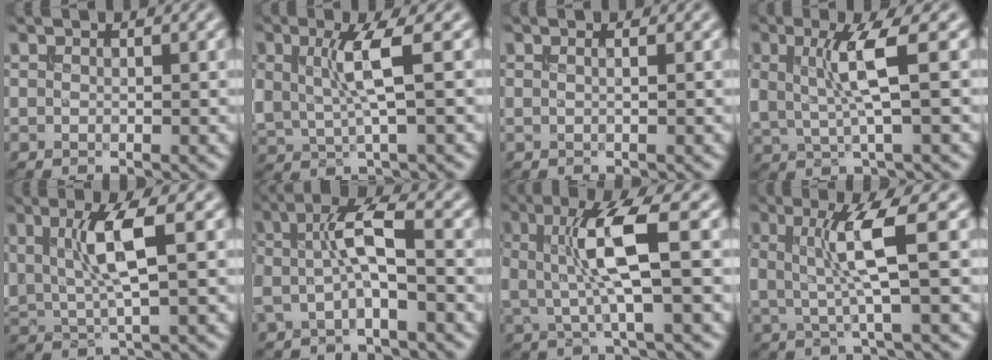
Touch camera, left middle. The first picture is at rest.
{"total": 3.8, "force": [0.8, 0.9, 3.6], "torque": [-0.082, -0.004, 0.020]}
{"total": 0.8, "force": [0.2, 0.3, 0.7], "torque": [-0.008, -0.002, -0.005]}
{"total": 4.1, "force": [0.8, 0.7, 4.0], "torque": [-0.088, -0.005, 0.020]}
{"total": 5.0, "force": [1.3, 1.3, 4.6], "torque": [-0.099, -0.004, 0.030]}
{"total": 4.3, "force": [-0.3, 1.2, 4.2], "torque": [-0.085, 0.017, -0.014]}
{"total": 5.8, "force": [0.8, 1.2, 5.7], "torque": [-0.119, 0.002, 0.018]}
{"total": 4.8, "force": [0.8, 0.6, 4.7], "torque": [-0.095, -0.003, 0.018]}